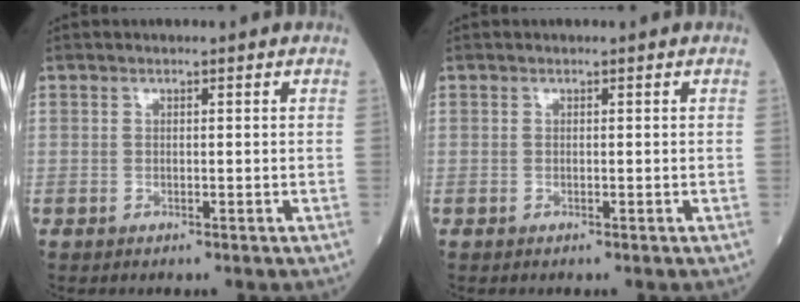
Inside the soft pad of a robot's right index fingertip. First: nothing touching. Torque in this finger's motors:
{"motor_torque": [0.04, -0.02, 0.00, -0.01]}